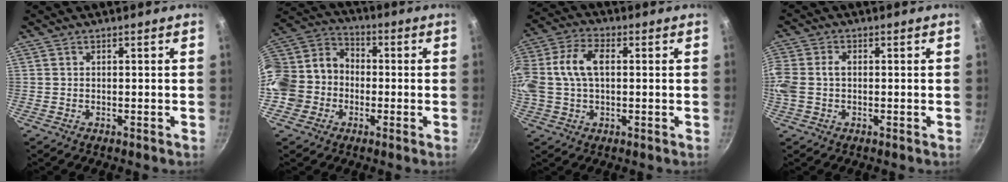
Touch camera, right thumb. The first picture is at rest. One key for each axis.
{"total": 16.1, "fx": -3.5, "fy": 14.0, "fz": 7.3, "tx": -0.128, "ty": 0.054, "tz": -0.074}
{"total": 12.9, "fx": 1.4, "fy": 8.0, "fz": 10.1, "tx": -0.208, "ty": 0.023, "tz": 0.015}
{"total": 6.8, "fx": 0.0, "fy": 4.7, "fz": 4.9, "tx": -0.110, "ty": 0.009, "tz": -0.007}